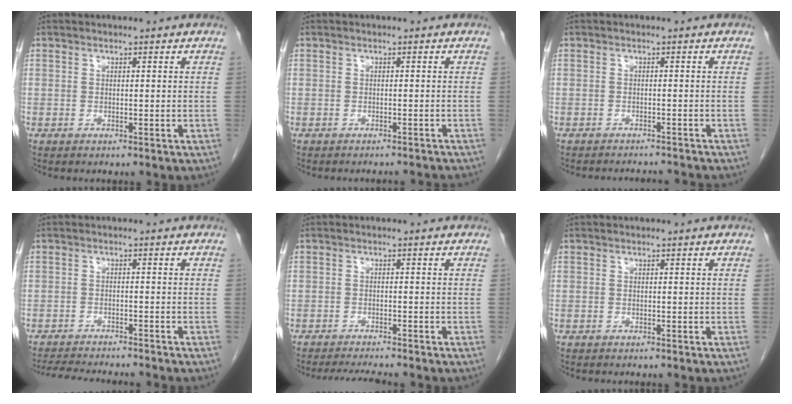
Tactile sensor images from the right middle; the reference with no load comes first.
{"total": 4.3, "force": [-4.2, 0.4, 0.8], "torque": [-0.010, -0.011, -0.044]}
{"total": 5.5, "force": [-5.4, 0.2, 0.9], "torque": [-0.008, -0.001, -0.068]}
{"total": 9.8, "force": [-9.1, 0.5, 3.6], "torque": [-0.052, -0.012, -0.131]}
{"total": 5.1, "force": [-4.8, 0.0, 1.8], "torque": [-0.025, -0.013, -0.076]}
{"total": 0.0}